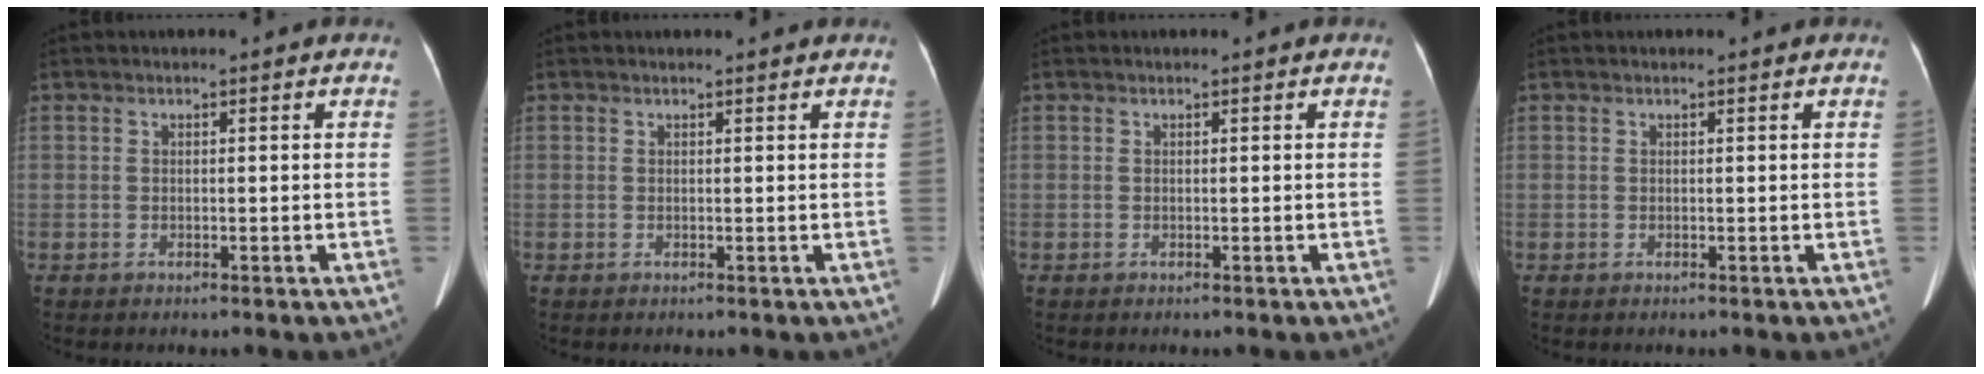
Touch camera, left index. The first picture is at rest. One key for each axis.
{"total": 1.3, "fx": 1.3, "fy": 0.1, "fz": 0.1, "tx": -0.010, "ty": 0.006, "tz": 0.013}
{"total": 0.0}
{"total": 0.0}